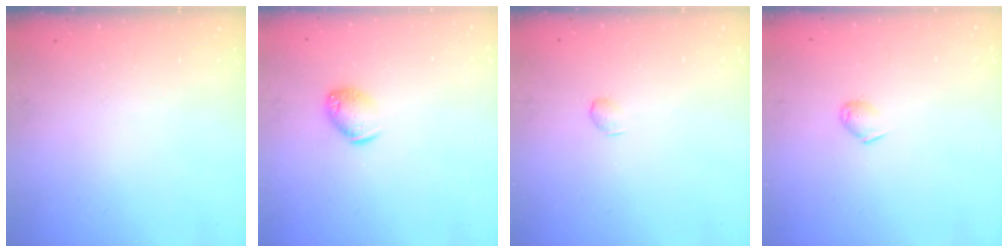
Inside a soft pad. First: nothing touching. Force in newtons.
{"total": 8.0, "press": 7.9, "slide": 1.4}
{"total": 3.1, "press": 3.0, "slide": 0.4}
{"total": 5.0, "press": 4.9, "slide": 0.8}